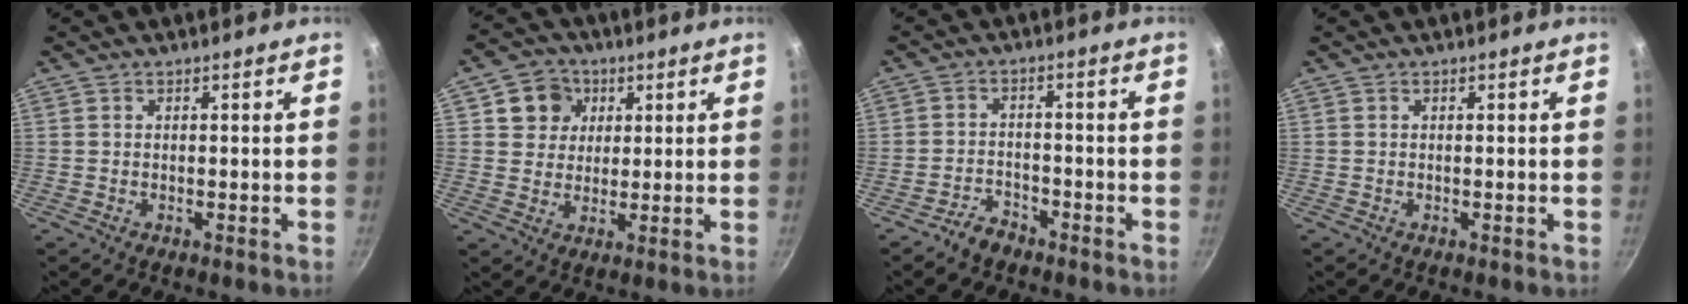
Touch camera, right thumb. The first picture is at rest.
{"total": 7.3, "force": [2.7, 6.4, 2.1], "torque": [0.005, 0.003, 0.040]}
{"total": 3.7, "force": [-3.1, 1.9, 1.0], "torque": [-0.011, 0.035, -0.053]}
{"total": 0.0}